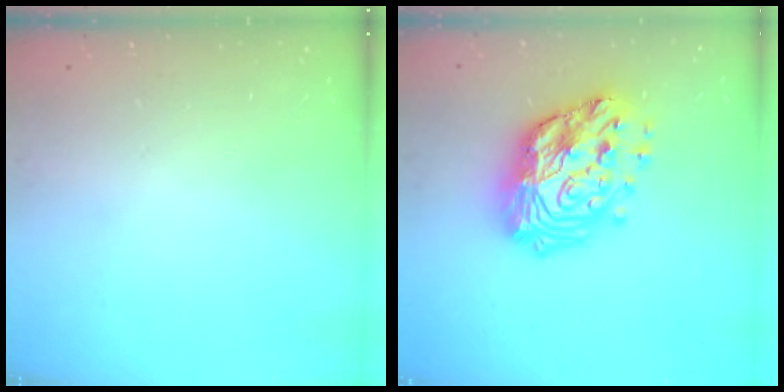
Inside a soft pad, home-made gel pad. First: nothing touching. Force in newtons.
{"total": 21.7, "press": 21.5, "slide": 2.2}